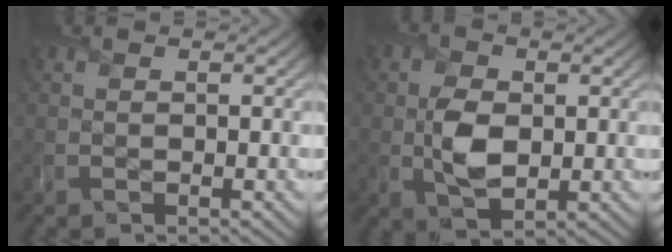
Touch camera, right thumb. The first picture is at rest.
{"total": 5.1, "force": [-0.1, 3.5, 3.7], "torque": [-0.080, -0.007, -0.004]}